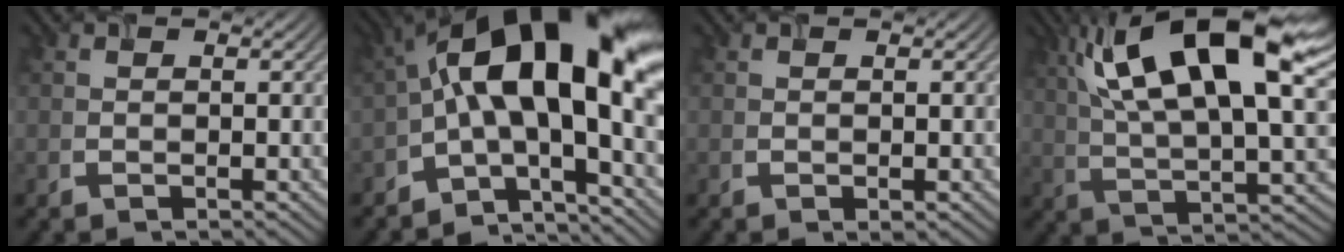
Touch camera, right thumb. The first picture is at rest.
{"total": 16.7, "force": [0.8, 6.4, 15.4], "torque": [-0.220, 0.035, -0.005]}
{"total": 0.7, "force": [-0.2, 0.3, 0.6], "torque": [-0.007, -0.004, -0.002]}
{"total": 18.9, "force": [8.0, 6.7, 15.8], "torque": [-0.299, 0.032, 0.135]}